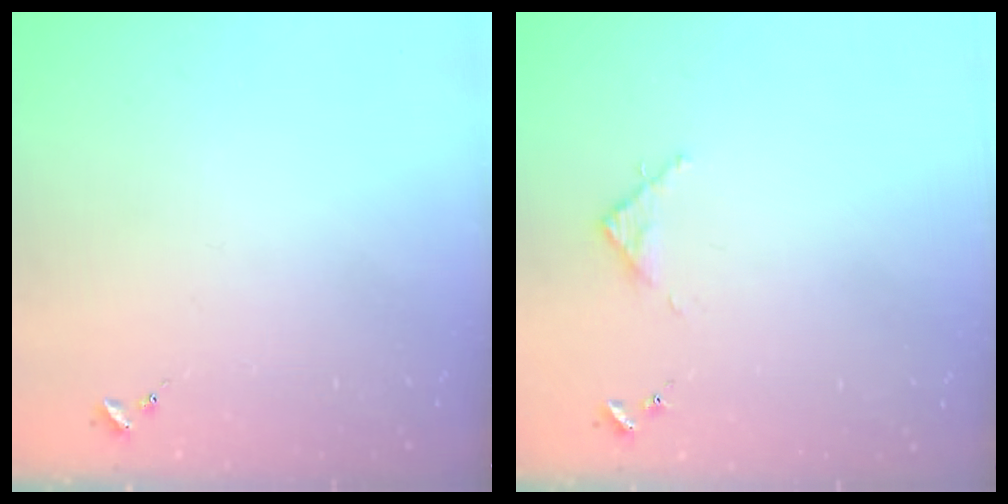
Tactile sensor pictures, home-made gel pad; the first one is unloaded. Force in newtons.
{"total": 2.8, "press": 2.8, "slide": 0.4}